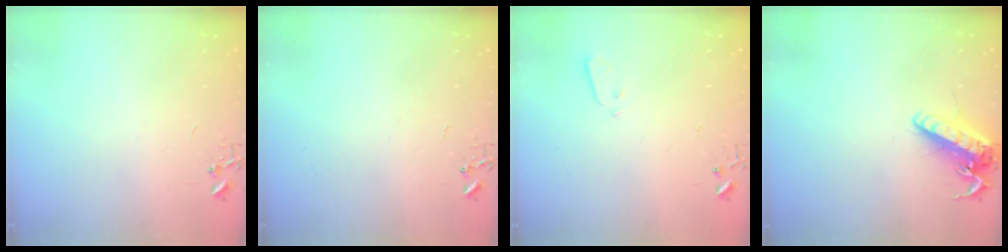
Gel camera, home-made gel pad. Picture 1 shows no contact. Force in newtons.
{"total": 0.0}
{"total": 3.2, "press": 3.2, "slide": 0.1}
{"total": 14.6, "press": 14.4, "slide": 2.4}